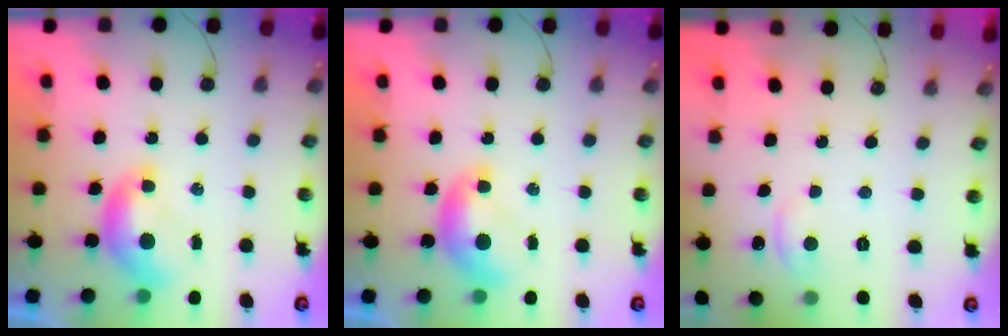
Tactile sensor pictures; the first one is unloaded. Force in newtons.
{"total": 0.0}
{"total": 1.0, "press": 0.8, "slide": 0.7}